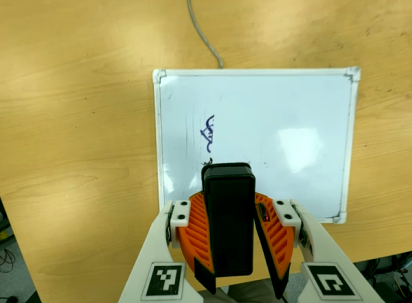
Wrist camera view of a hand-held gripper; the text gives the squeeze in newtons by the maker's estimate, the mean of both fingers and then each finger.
{"total": 9.0, "left": 9.1, "right": 8.9}